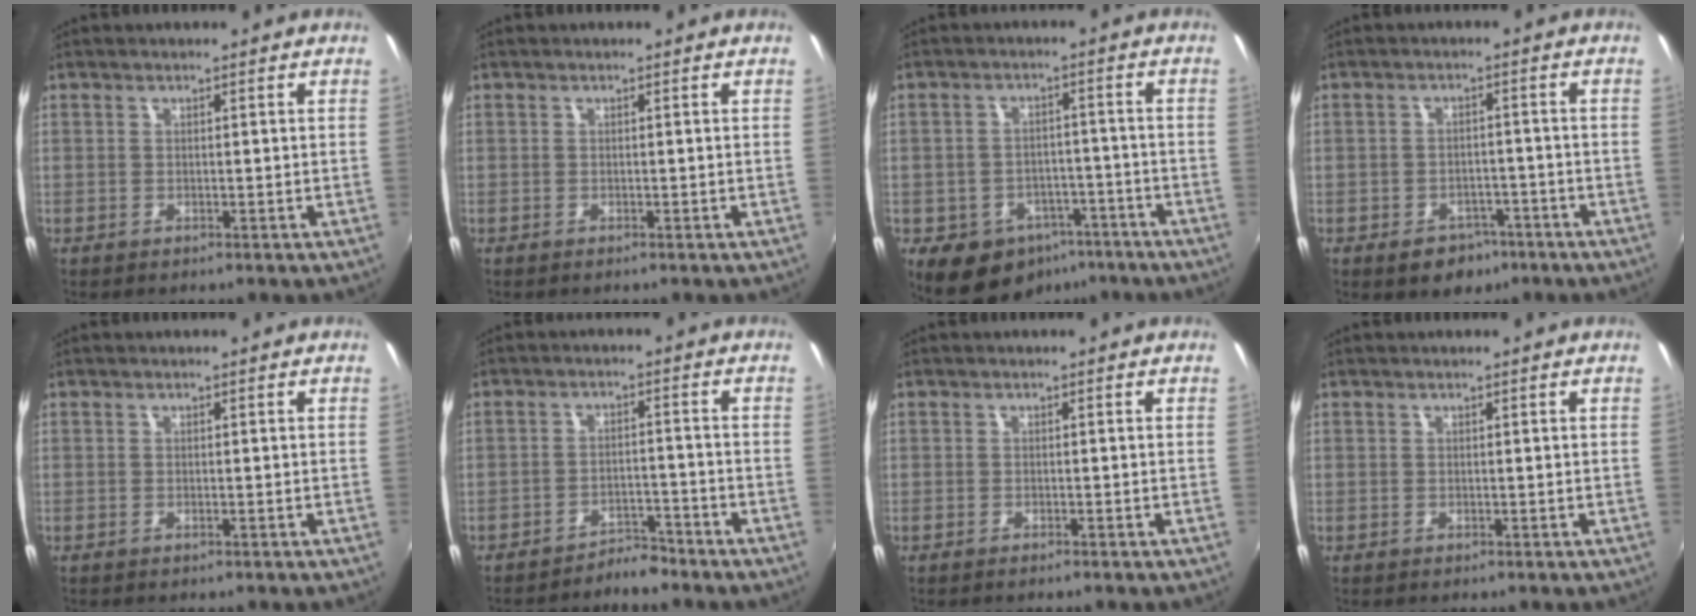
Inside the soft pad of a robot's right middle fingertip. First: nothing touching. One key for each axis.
{"total": 0.0}
{"total": 11.6, "fx": -6.9, "fy": 8.3, "fz": 4.3, "tx": -0.099, "ty": 0.011, "tz": -0.078}
{"total": 6.3, "fx": -4.0, "fy": 4.3, "fz": 2.3, "tx": -0.054, "ty": 0.002, "tz": -0.045}
{"total": 0.0}
{"total": 4.1, "fx": -3.9, "fy": 1.0, "fz": 0.7, "tx": -0.025, "ty": 0.006, "tz": -0.061}
{"total": 0.6, "fx": -0.6, "fy": 0.0, "fz": 0.2, "tx": -0.005, "ty": -0.003, "tz": -0.013}
{"total": 0.0}